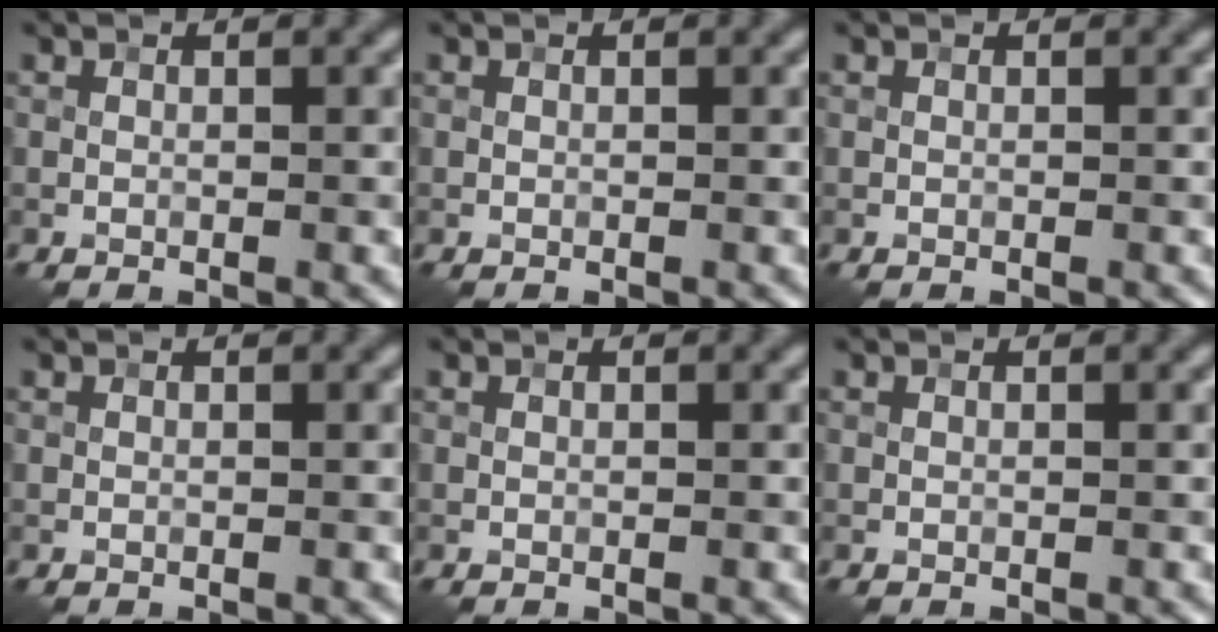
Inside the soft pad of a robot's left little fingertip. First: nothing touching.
{"total": 0.0}
{"total": 0.0}
{"total": 0.0}
{"total": 0.0}
{"total": 0.0}